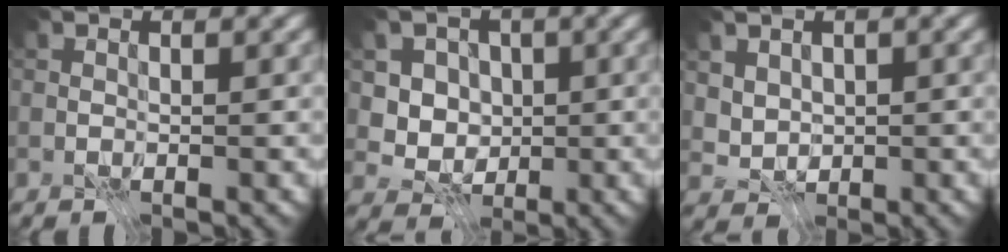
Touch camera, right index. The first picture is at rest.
{"total": 4.0, "force": [0.5, 3.6, 1.7], "torque": [-0.025, -0.005, 0.005]}
{"total": 2.5, "force": [1.0, 2.0, 1.1], "torque": [-0.034, 0.000, 0.043]}